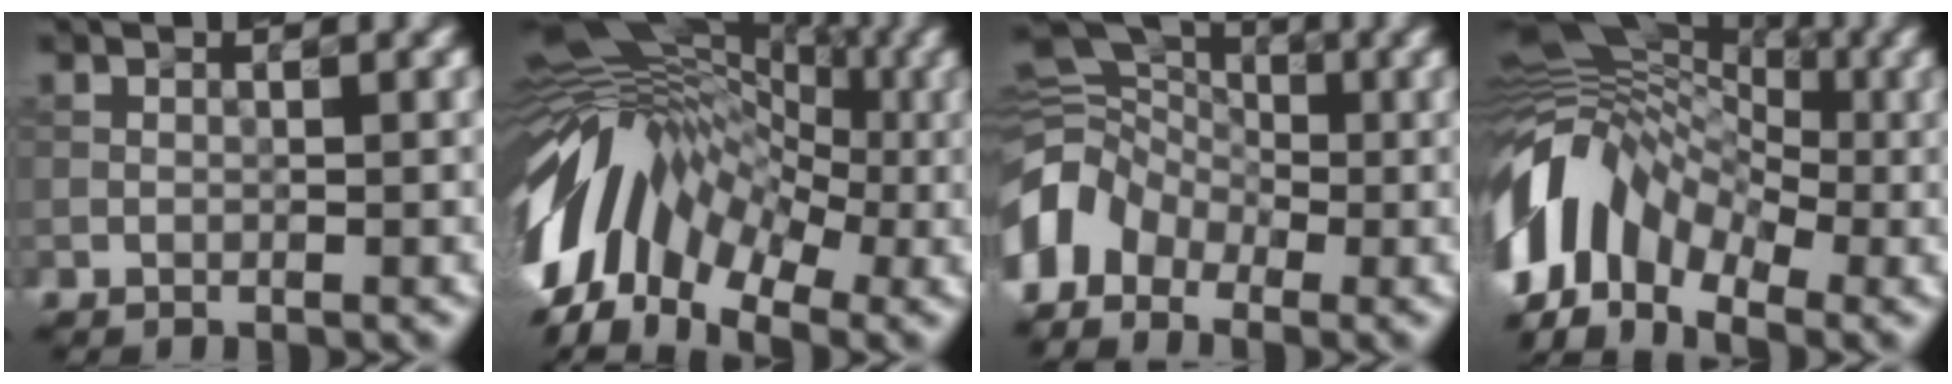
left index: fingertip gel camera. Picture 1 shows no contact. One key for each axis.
{"total": 13.3, "fx": -2.0, "fy": 8.6, "fz": 9.9, "tx": -0.184, "ty": 0.027, "tz": -0.050}
{"total": 5.8, "fx": -2.2, "fy": 4.4, "fz": 2.9, "tx": -0.045, "ty": 0.009, "tz": -0.062}
{"total": 12.0, "fx": -3.2, "fy": 7.8, "fz": 8.5, "tx": -0.158, "ty": 0.017, "tz": -0.081}